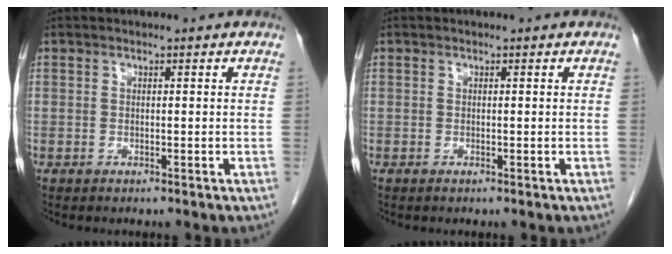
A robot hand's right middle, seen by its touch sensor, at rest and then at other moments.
{"total": 0.0}